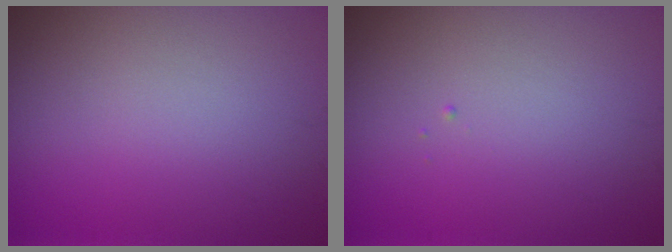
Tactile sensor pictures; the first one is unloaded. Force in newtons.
{"total": 0.0}